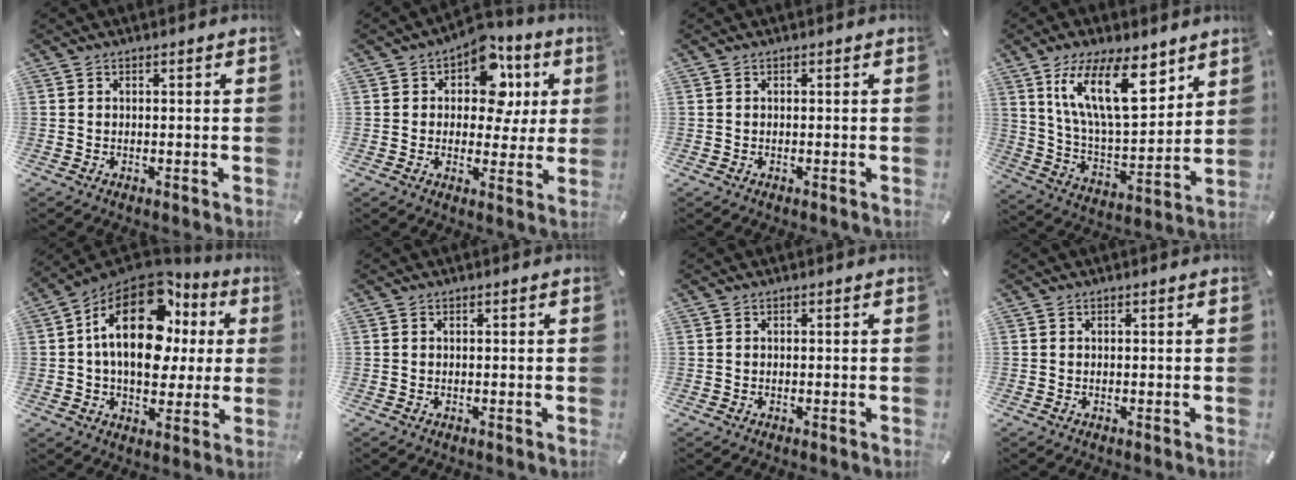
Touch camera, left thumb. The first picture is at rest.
{"total": 13.0, "force": [5.0, 8.9, 8.1], "torque": [-0.105, -0.024, 0.087]}
{"total": 0.0}
{"total": 19.4, "force": [10.8, 8.2, 13.9], "torque": [-0.272, -0.045, 0.180]}
{"total": 22.2, "force": [6.0, 13.9, 16.3], "torque": [-0.277, -0.025, 0.100]}
{"total": 0.0}
{"total": 0.0}
{"total": 0.0}